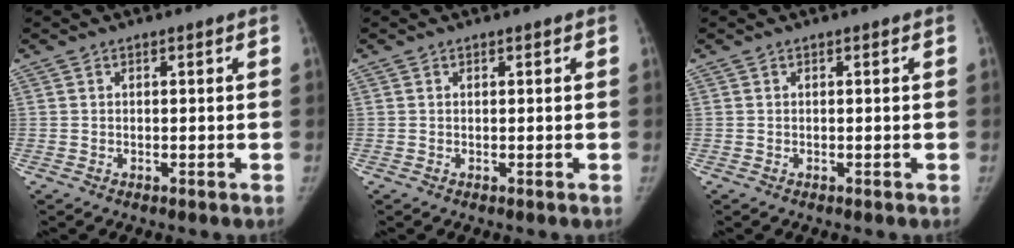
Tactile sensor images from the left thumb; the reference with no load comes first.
{"total": 0.0}
{"total": 0.0}